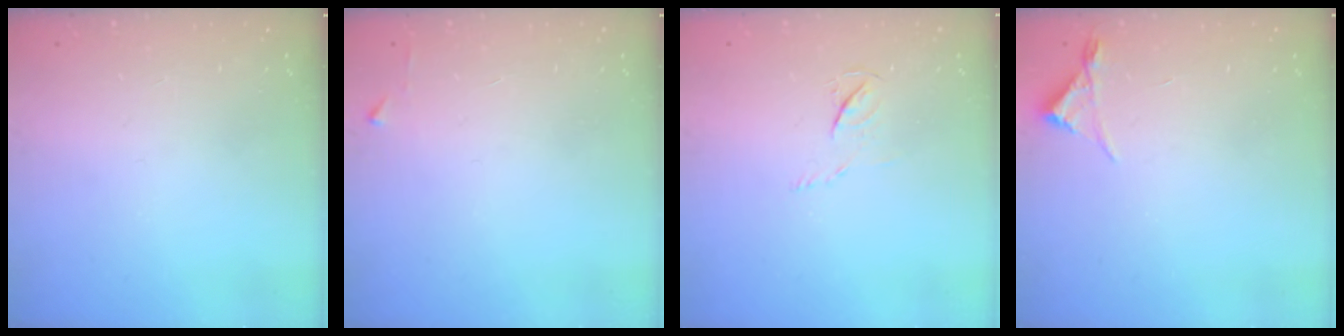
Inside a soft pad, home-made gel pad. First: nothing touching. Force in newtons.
{"total": 2.4, "press": 2.4, "slide": 0.3}
{"total": 3.9, "press": 3.9, "slide": 0.4}
{"total": 4.2, "press": 4.1, "slide": 0.5}